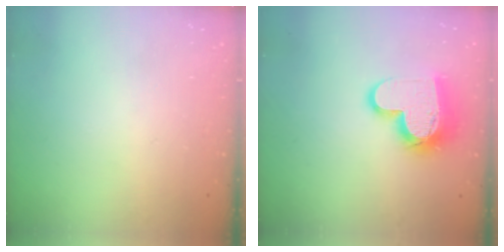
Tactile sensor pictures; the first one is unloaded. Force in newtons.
{"total": 15.8, "press": 15.8, "slide": 1.2}